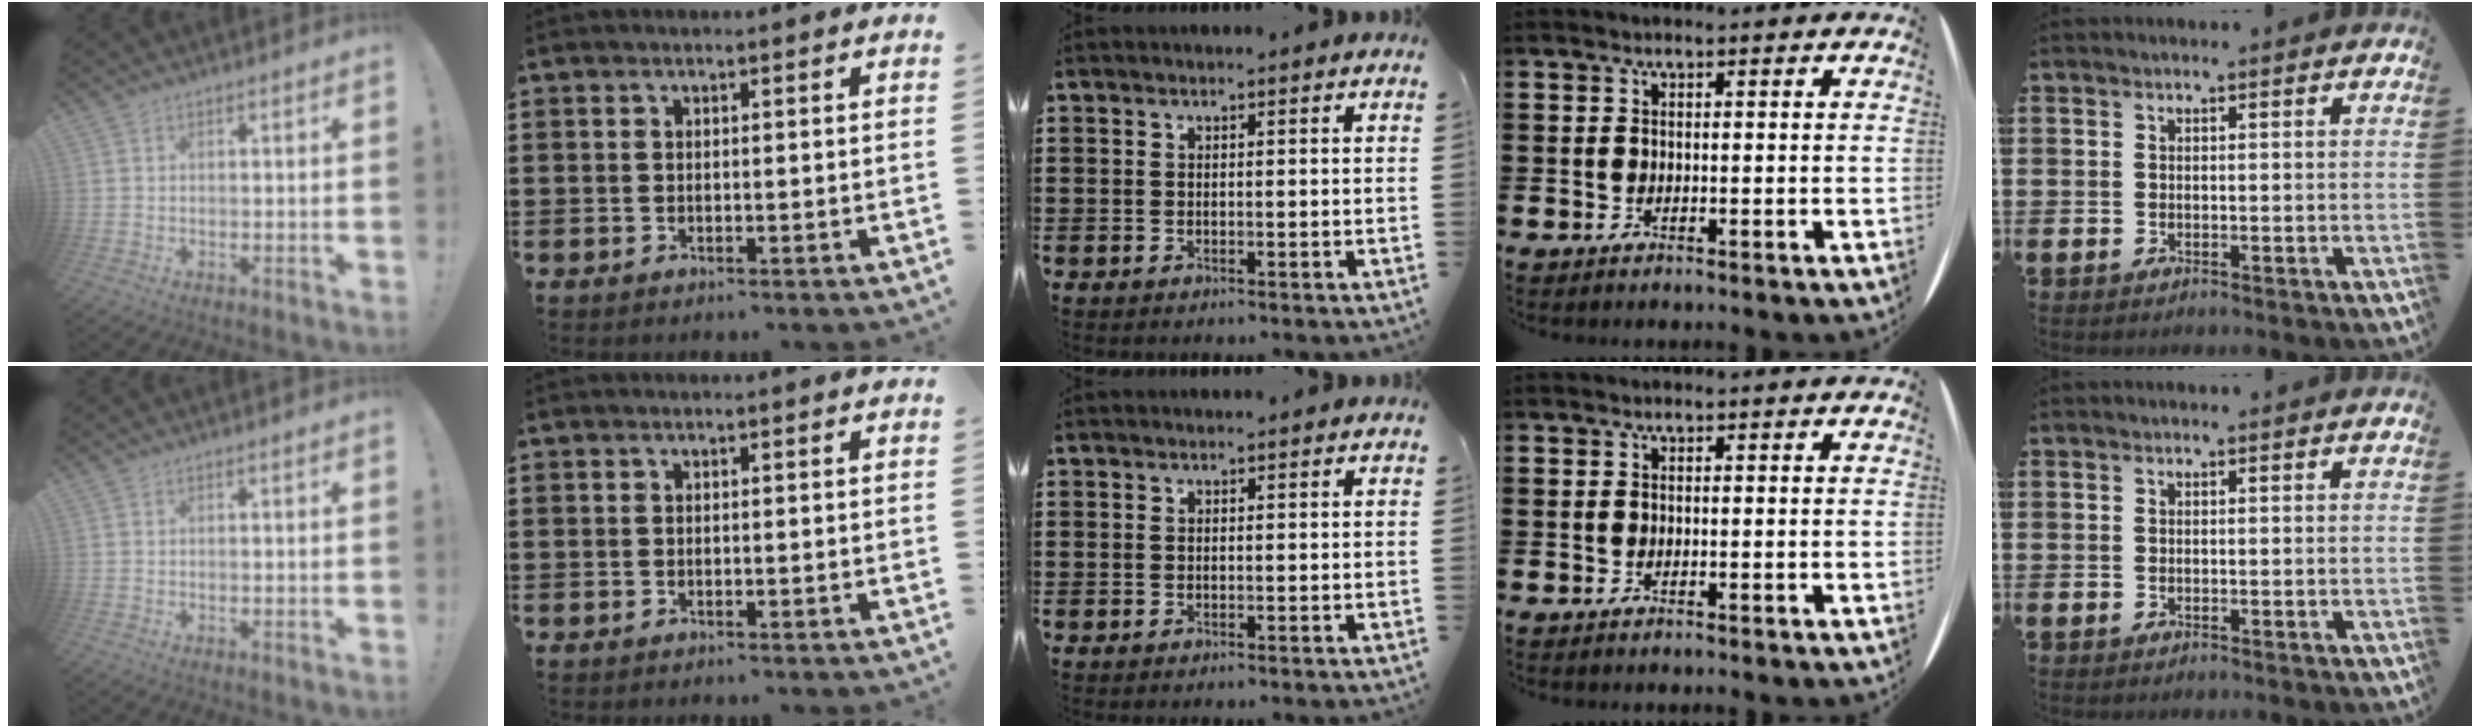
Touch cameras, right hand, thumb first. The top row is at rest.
{}